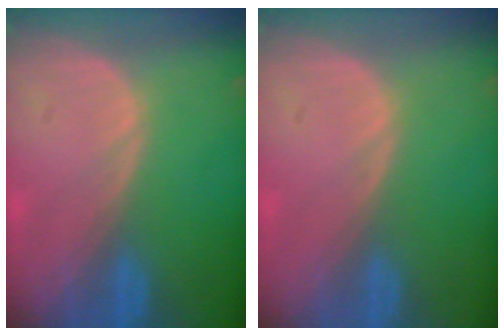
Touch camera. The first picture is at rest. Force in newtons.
{"total": 0.0}